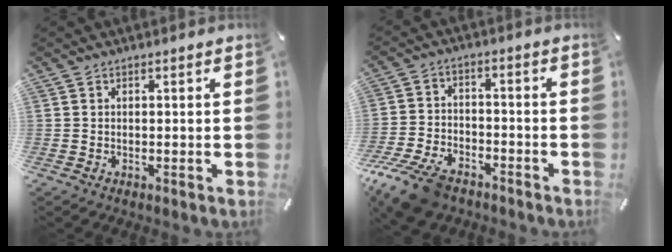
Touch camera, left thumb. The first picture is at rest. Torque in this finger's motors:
{"motor_torque": [-0.65, 1.43, 0.26, 0.19, 0.31]}